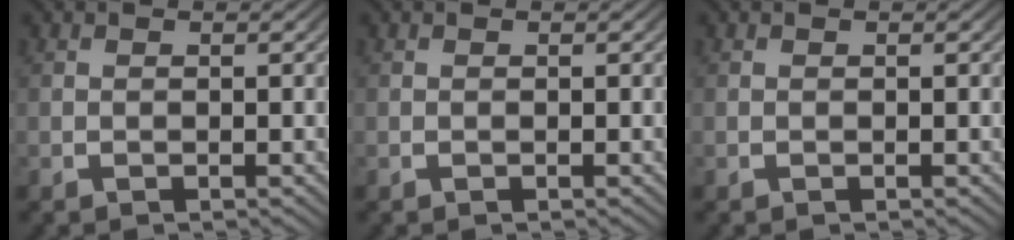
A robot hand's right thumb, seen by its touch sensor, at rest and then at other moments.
{"total": 0.0}
{"total": 0.0}